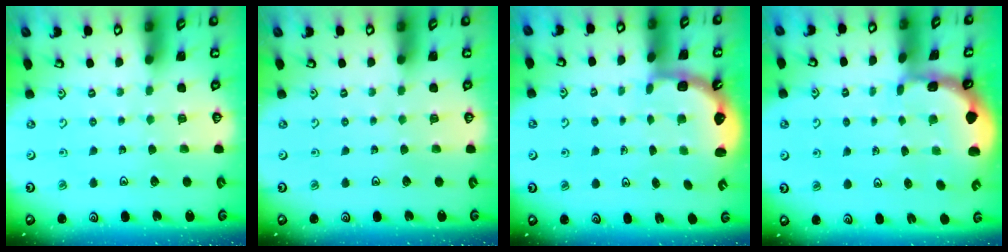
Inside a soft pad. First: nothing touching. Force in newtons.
{"total": 0.0}
{"total": 2.6, "press": 2.3, "slide": 1.3}
{"total": 1.3, "press": 1.3, "slide": 0.2}